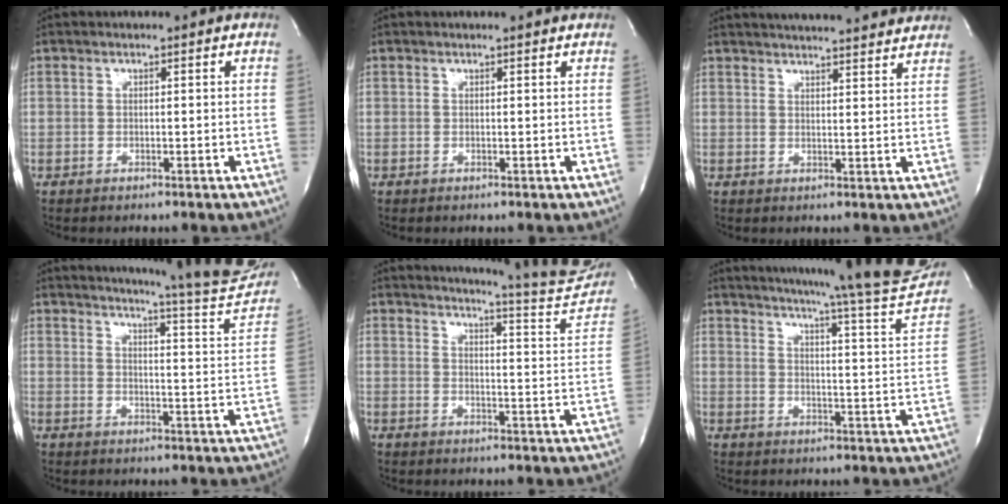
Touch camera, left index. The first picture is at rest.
{"total": 1.5, "force": [1.4, -0.2, 0.2], "torque": [-0.013, -0.001, 0.013]}
{"total": 17.3, "force": [16.1, 1.8, 6.2], "torque": [-0.093, 0.020, 0.208]}
{"total": 18.8, "force": [17.6, -0.2, 6.5], "torque": [-0.095, -0.091, 0.204]}
{"total": 15.4, "force": [14.9, -0.2, 3.9], "torque": [-0.057, -0.089, 0.167]}
{"total": 25.0, "force": [22.6, -0.1, 10.6], "torque": [-0.163, -0.085, 0.273]}